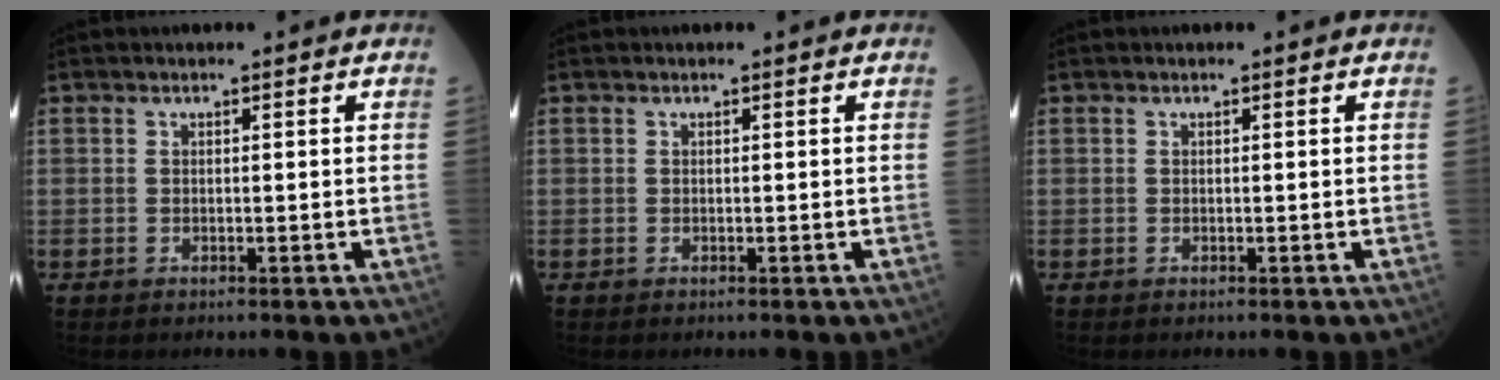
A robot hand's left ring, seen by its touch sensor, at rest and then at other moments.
{"total": 0.0}
{"total": 0.0}